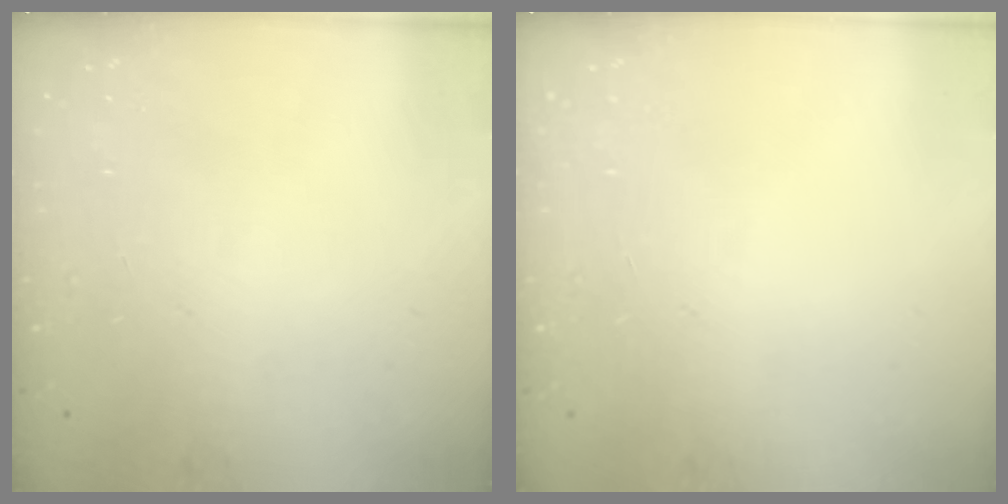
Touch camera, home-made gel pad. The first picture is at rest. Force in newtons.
{"total": 0.0}